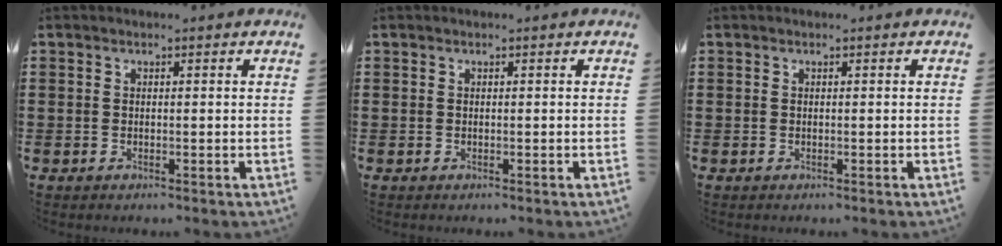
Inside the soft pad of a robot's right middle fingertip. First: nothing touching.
{"total": 0.0}
{"total": 0.0}